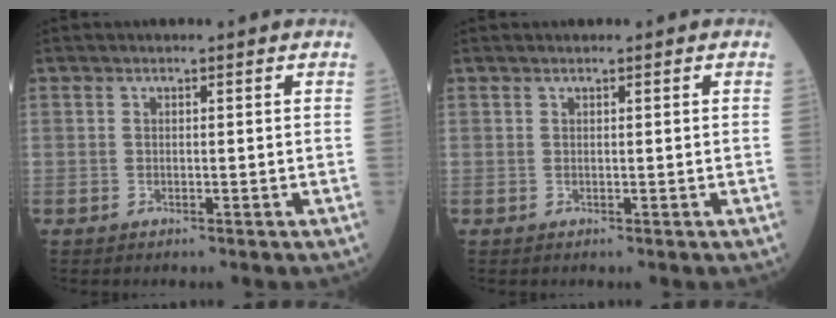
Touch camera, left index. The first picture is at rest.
{"total": 0.0}